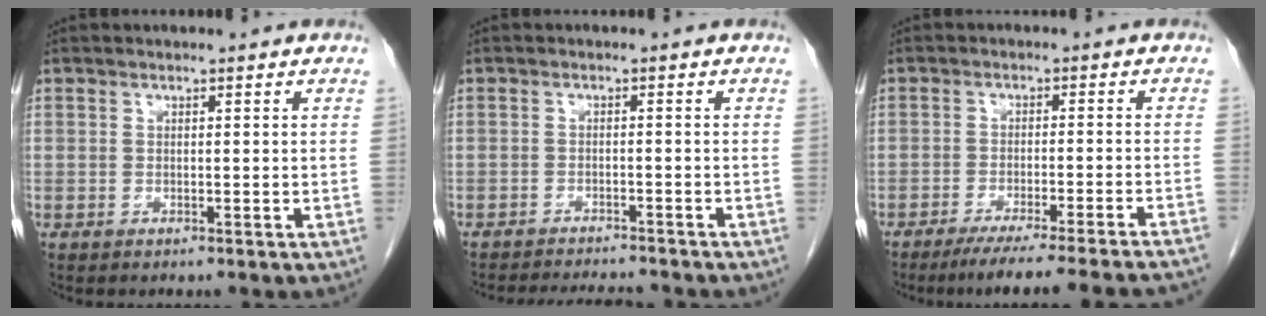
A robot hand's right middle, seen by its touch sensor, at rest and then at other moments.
{"total": 7.9, "force": [-7.5, 0.7, 2.3], "torque": [-0.036, -0.006, -0.104]}
{"total": 18.0, "force": [-16.3, -1.2, 7.5], "torque": [-0.073, -0.040, -0.217]}